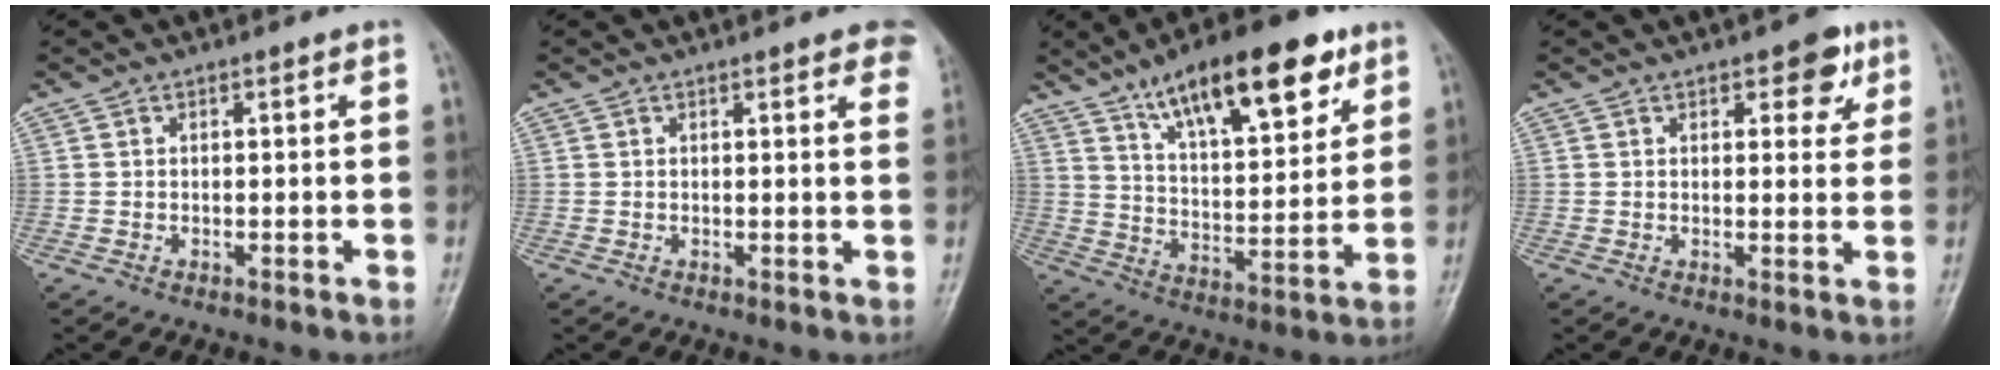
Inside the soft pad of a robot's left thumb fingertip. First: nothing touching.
{"total": 6.1, "force": [4.0, 1.9, 4.2], "torque": [-0.026, -0.006, 0.038]}
{"total": 19.5, "force": [11.5, 7.1, 14.1], "torque": [-0.182, -0.040, 0.190]}
{"total": 5.3, "force": [2.8, 2.9, 3.5], "torque": [-0.014, -0.010, 0.030]}